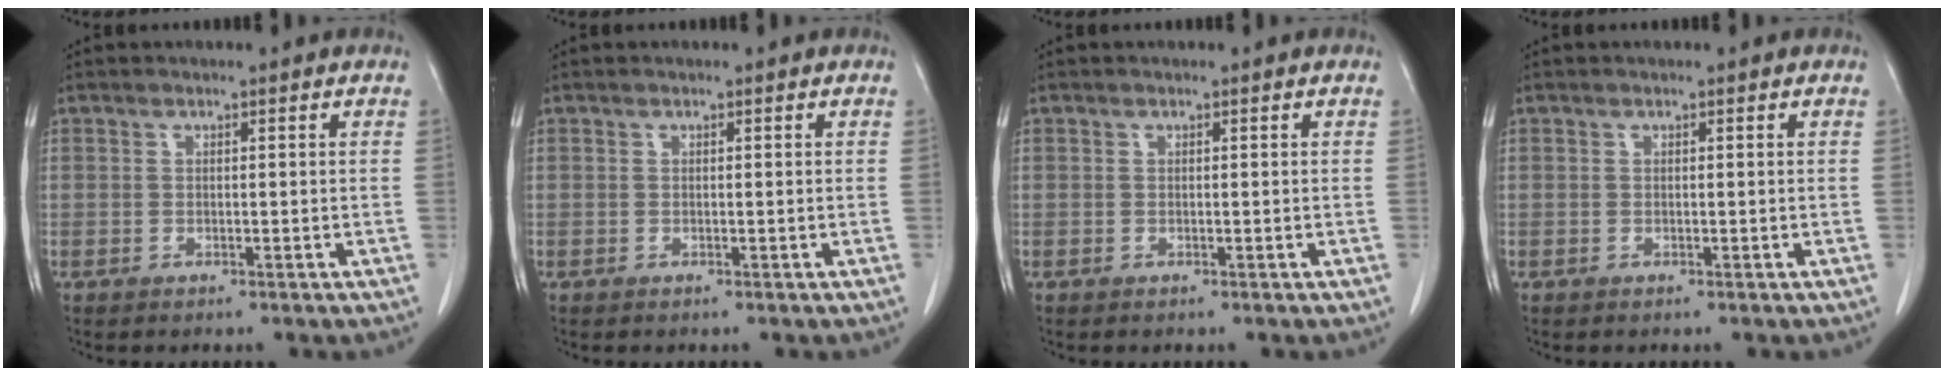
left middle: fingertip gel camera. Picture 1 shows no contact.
{"total": 0.0}
{"total": 0.0}
{"total": 0.0}